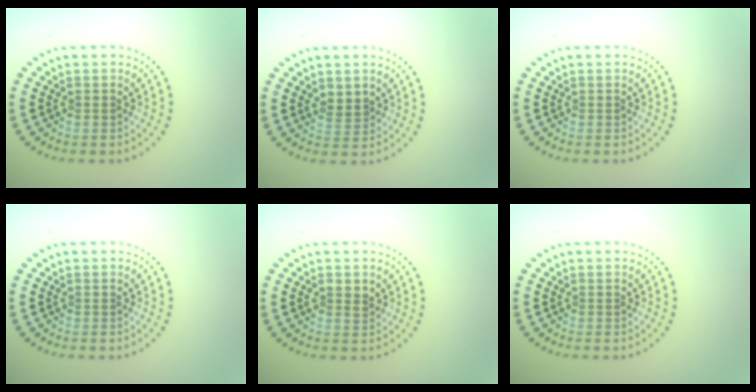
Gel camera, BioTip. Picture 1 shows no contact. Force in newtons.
{"total": 1.9, "press": 1.8, "slide": 0.6}
{"total": 0.0}
{"total": 0.0}
{"total": 1.4, "press": 1.4, "slide": 0.3}
{"total": 0.0}